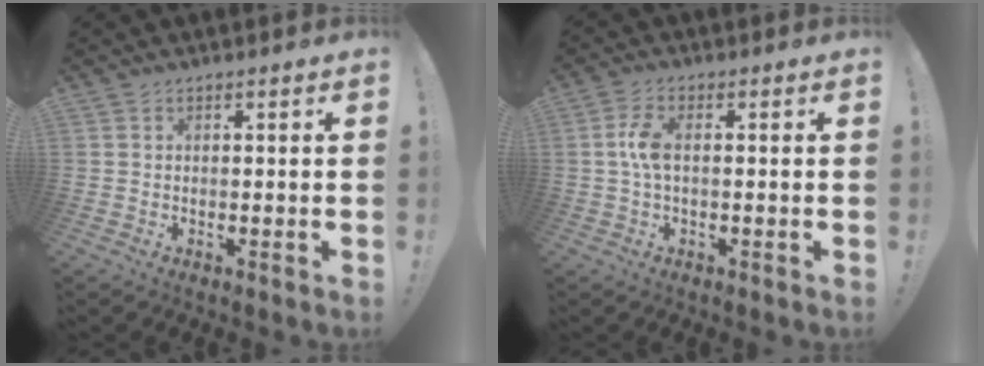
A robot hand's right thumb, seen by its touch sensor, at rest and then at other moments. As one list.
[{"total": 5.7, "force": [0.0, 2.4, 5.2], "torque": [-0.112, 0.008, 0.002]}]